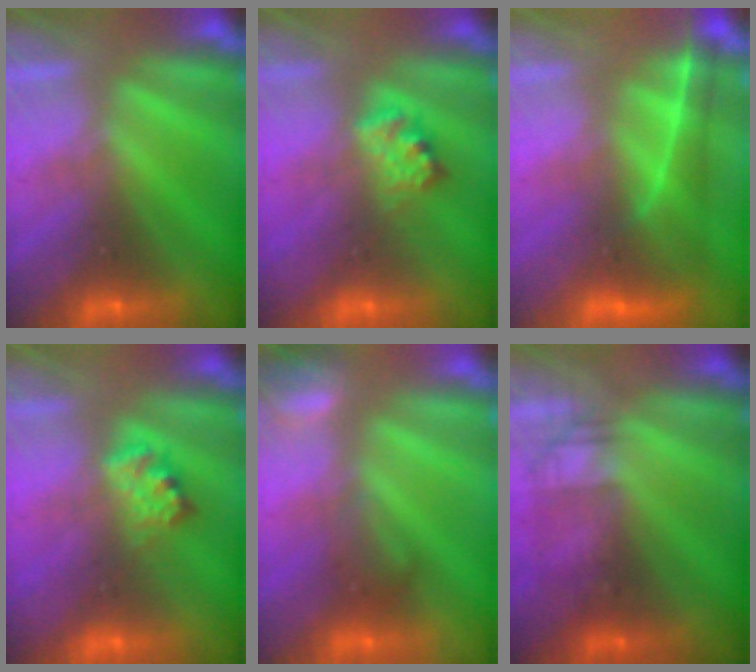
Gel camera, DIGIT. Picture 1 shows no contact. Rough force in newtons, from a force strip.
{"total": 2.3}
{"total": 3.8}
{"total": 2.3}
{"total": 2.7}
{"total": 2.2}